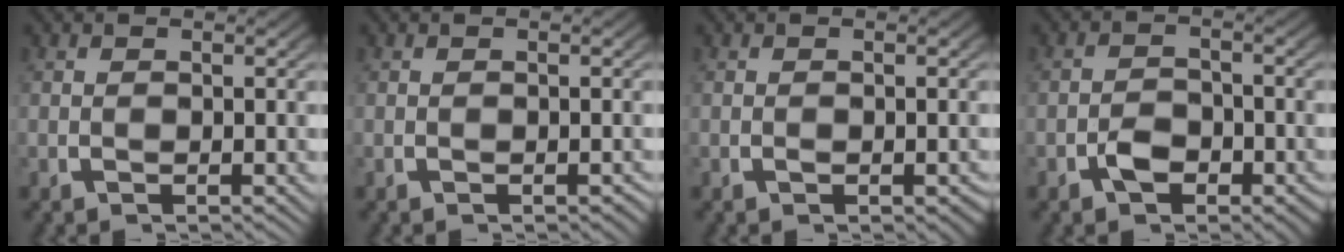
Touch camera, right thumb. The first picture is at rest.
{"total": 0.7, "force": [-0.6, 0.2, 0.3], "torque": [-0.006, -0.003, -0.005]}
{"total": 0.9, "force": [-0.4, 0.5, 0.6], "torque": [-0.008, -0.003, -0.003]}
{"total": 2.8, "force": [-1.6, 1.8, 1.4], "torque": [-0.023, -0.008, -0.024]}